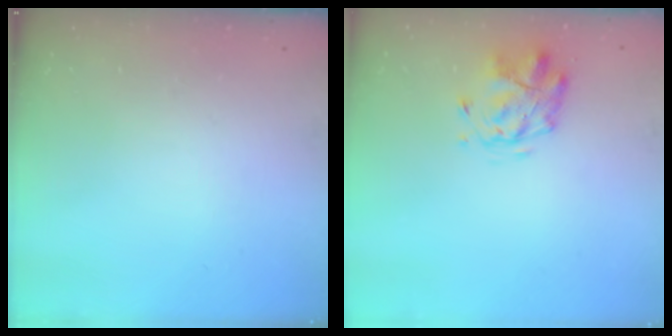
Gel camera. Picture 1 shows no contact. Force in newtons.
{"total": 2.9, "press": 2.5, "slide": 1.5}